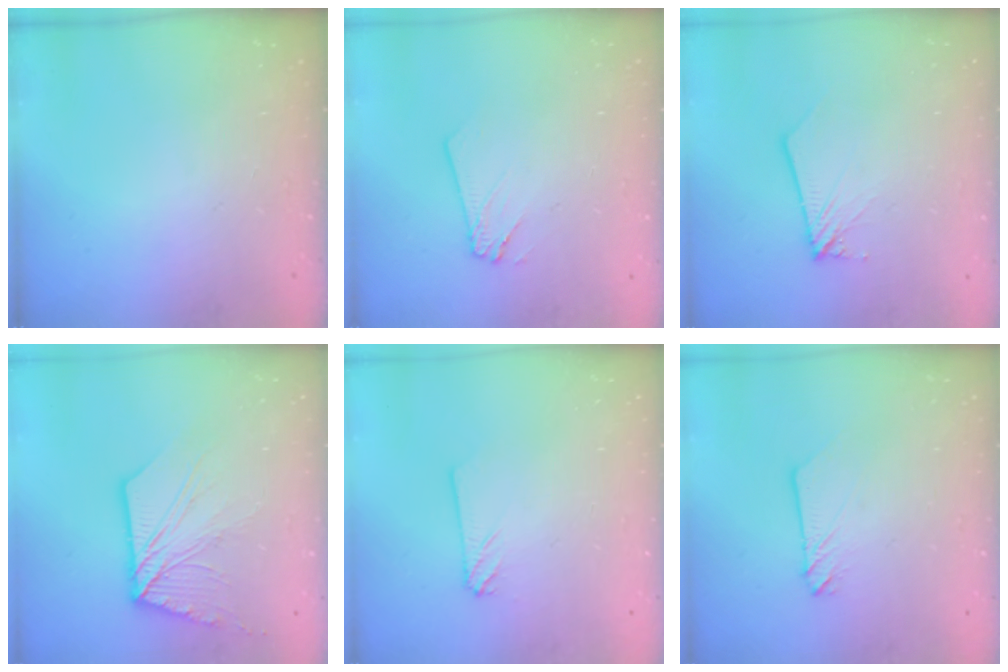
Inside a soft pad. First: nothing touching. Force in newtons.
{"total": 2.4, "press": 2.4, "slide": 0.2}
{"total": 2.7, "press": 2.7, "slide": 0.2}
{"total": 12.9, "press": 12.8, "slide": 1.4}
{"total": 2.4, "press": 2.4, "slide": 0.2}
{"total": 2.3, "press": 2.3, "slide": 0.3}